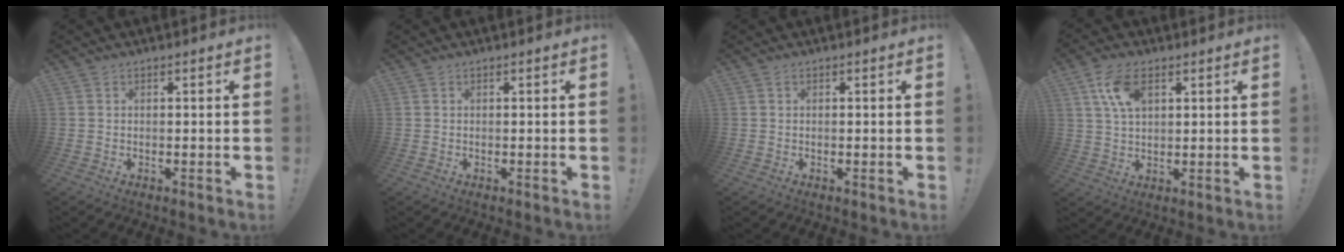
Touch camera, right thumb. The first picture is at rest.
{"total": 0.0}
{"total": 0.0}
{"total": 9.0, "force": [3.6, 5.1, 6.4], "torque": [-0.121, -0.001, 0.070]}